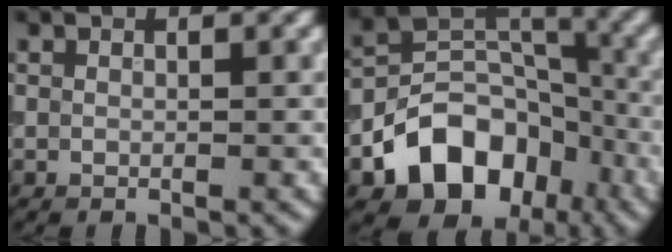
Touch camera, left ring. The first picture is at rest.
{"total": 9.6, "force": [-5.0, 6.8, 4.6], "torque": [-0.062, 0.000, -0.085]}